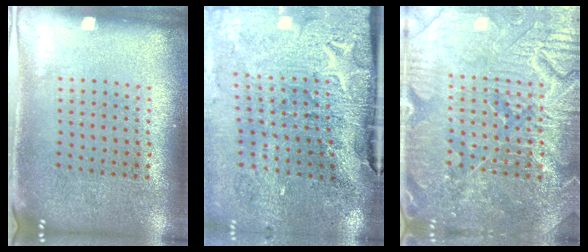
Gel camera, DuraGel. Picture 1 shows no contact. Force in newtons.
{"total": 4.1, "press": 3.4, "slide": 2.3}
{"total": 4.7, "press": 4.7, "slide": 0.6}